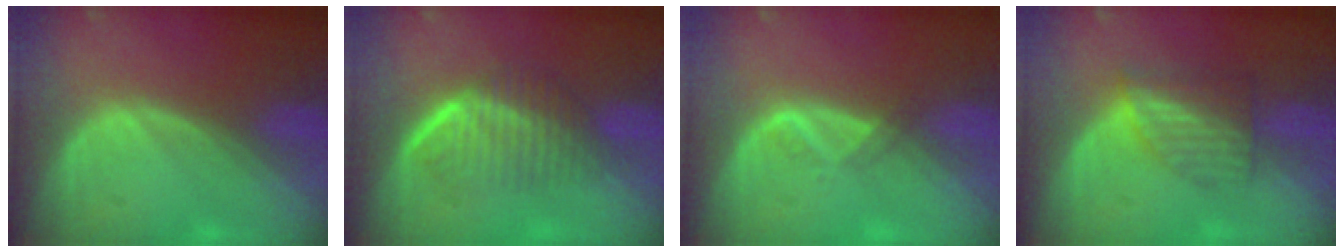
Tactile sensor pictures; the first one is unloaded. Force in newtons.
{"total": 7.1, "press": 6.1, "slide": 3.6}
{"total": 1.6, "press": 1.5, "slide": 0.7}
{"total": 6.3, "press": 5.6, "slide": 2.9}